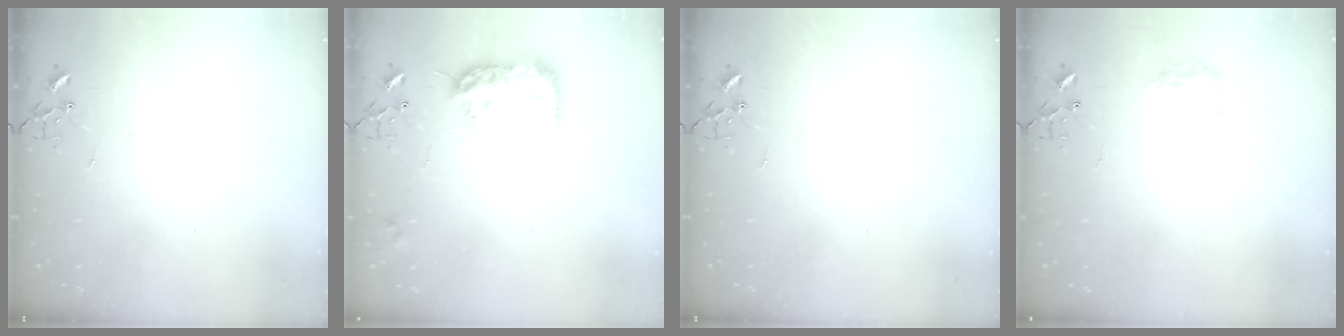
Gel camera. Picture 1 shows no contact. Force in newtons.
{"total": 15.2, "press": 15.1, "slide": 1.4}
{"total": 0.0}
{"total": 7.8, "press": 7.8, "slide": 0.4}